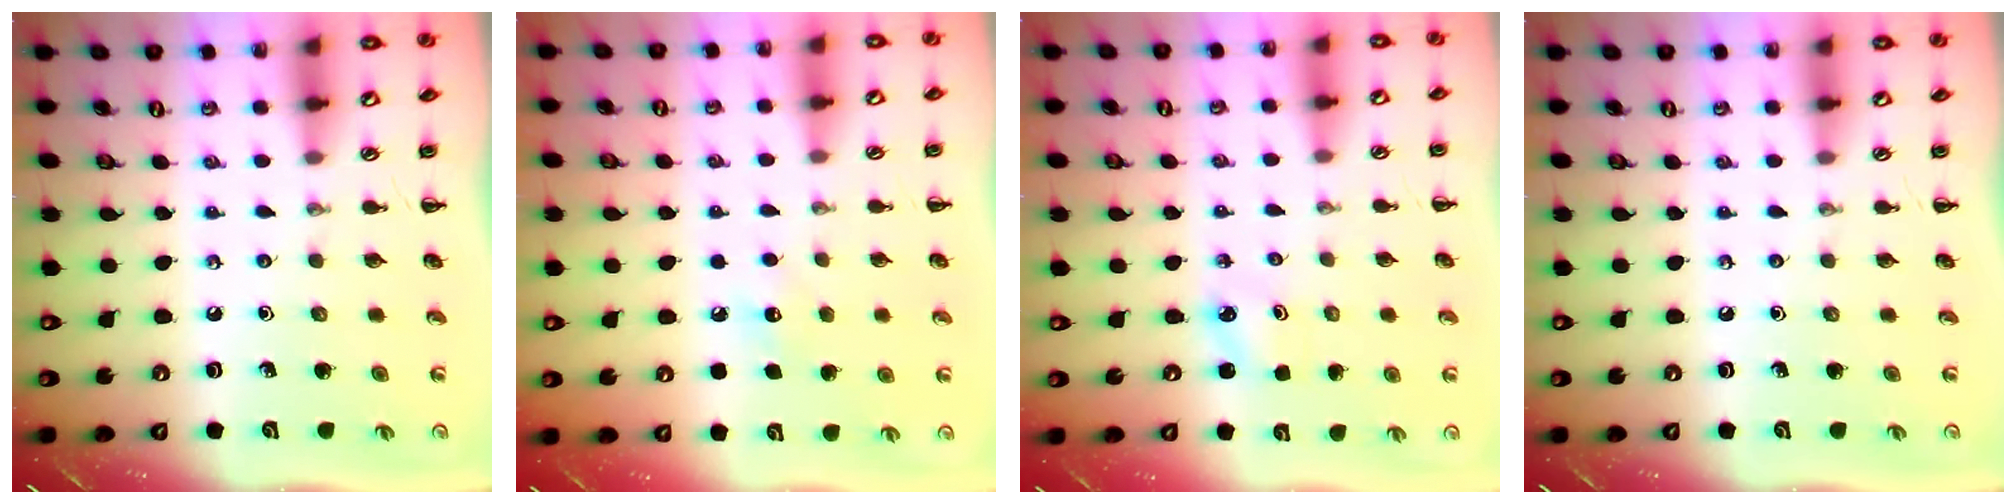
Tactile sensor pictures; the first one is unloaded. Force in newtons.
{"total": 6.0, "press": 5.9, "slide": 1.1}
{"total": 1.9, "press": 1.8, "slide": 0.5}
{"total": 0.0}